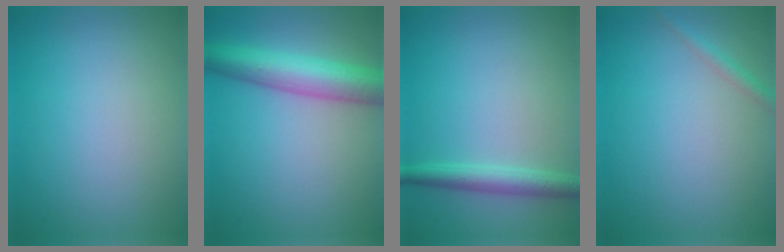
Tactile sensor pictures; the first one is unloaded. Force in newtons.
{"total": 6.3, "press": 6.3, "slide": 0.2}
{"total": 2.6, "press": 2.6, "slide": 0.1}
{"total": 1.2, "press": 1.2, "slide": 0.0}